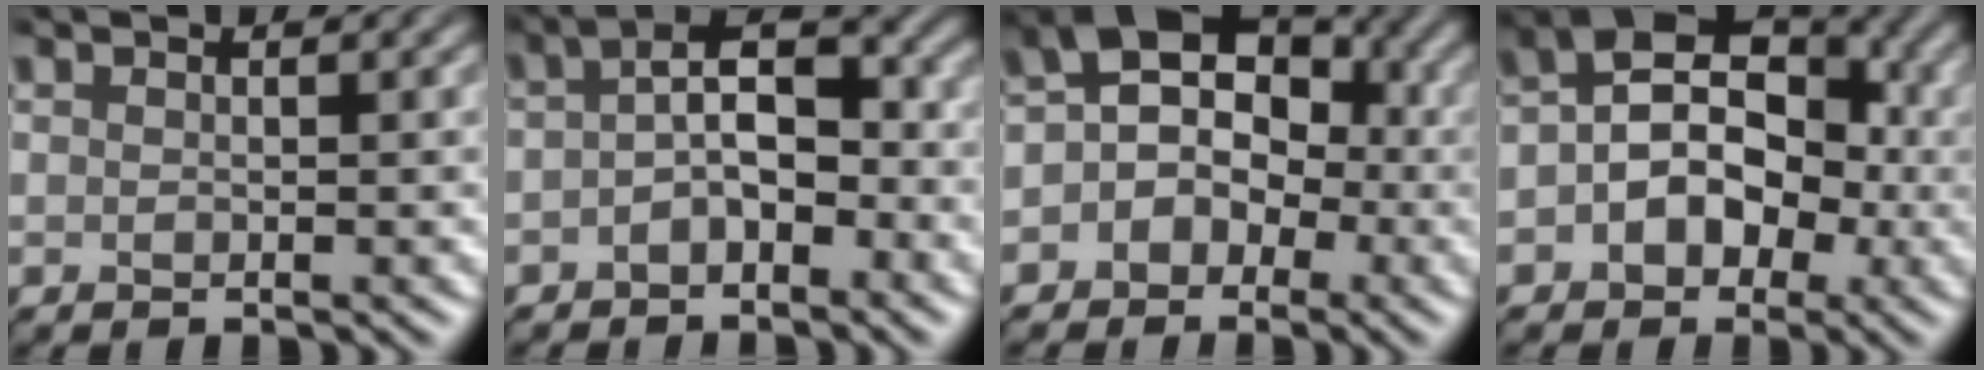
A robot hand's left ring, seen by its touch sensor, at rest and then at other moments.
{"total": 4.0, "force": [-1.5, 1.9, 3.2], "torque": [-0.052, 0.019, -0.036]}
{"total": 8.5, "force": [-0.3, 7.0, 4.9], "torque": [-0.042, 0.038, -0.042]}
{"total": 9.5, "force": [-0.7, 7.0, 6.4], "torque": [-0.063, 0.026, -0.035]}